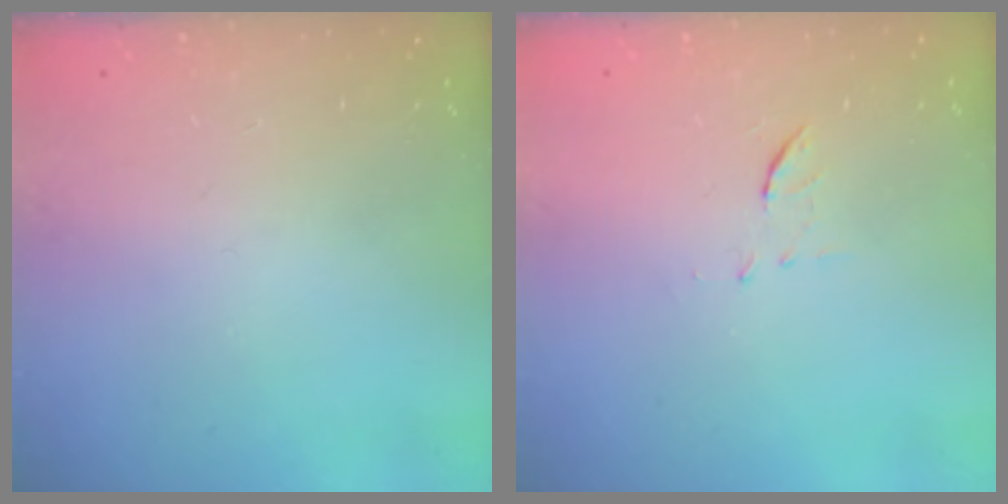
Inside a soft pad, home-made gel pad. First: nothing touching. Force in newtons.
{"total": 6.2, "press": 6.0, "slide": 1.8}